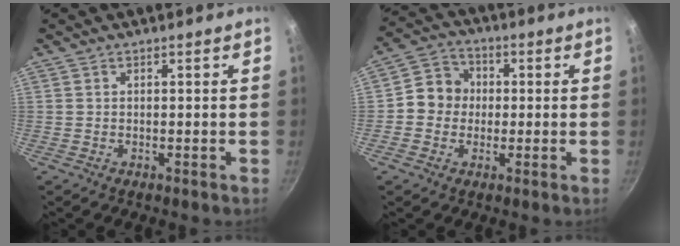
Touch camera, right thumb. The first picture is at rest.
{"total": 7.4, "force": [-0.2, 6.8, 2.9], "torque": [-0.015, 0.017, -0.023]}